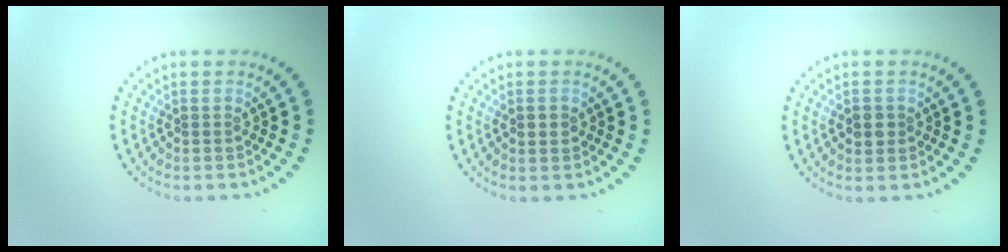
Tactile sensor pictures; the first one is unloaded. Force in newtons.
{"total": 1.5, "press": 1.5, "slide": 0.1}
{"total": 1.6, "press": 1.6, "slide": 0.3}